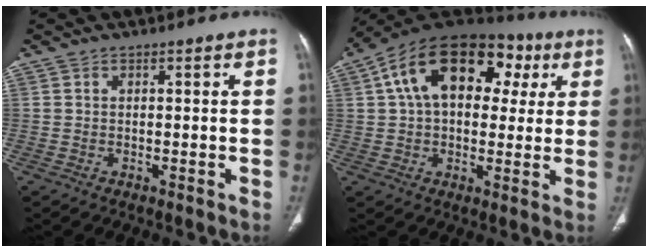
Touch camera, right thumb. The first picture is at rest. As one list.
[{"total": 22.6, "force": [7.3, 14.0, 16.2], "torque": [-0.237, 0.042, 0.105]}]